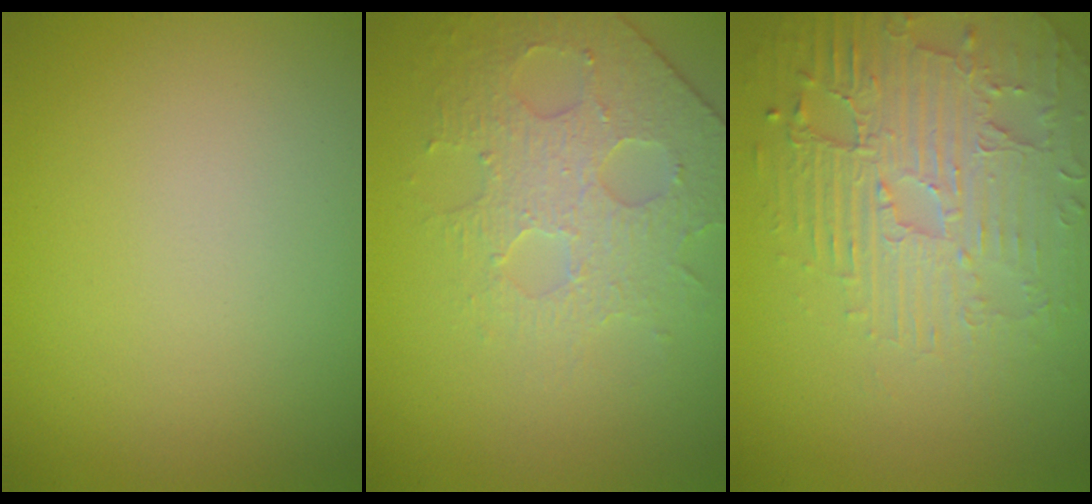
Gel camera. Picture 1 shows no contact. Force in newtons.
{"total": 4.3, "press": 3.5, "slide": 2.5}
{"total": 4.4, "press": 4.2, "slide": 1.4}